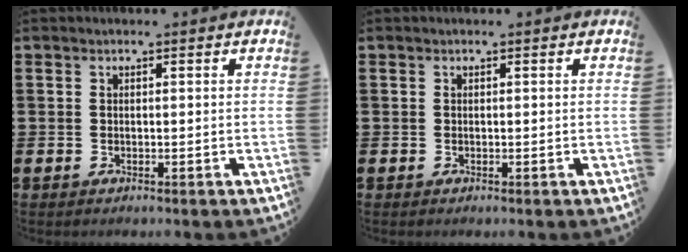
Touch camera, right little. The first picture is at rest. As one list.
[{"total": 0.0}]